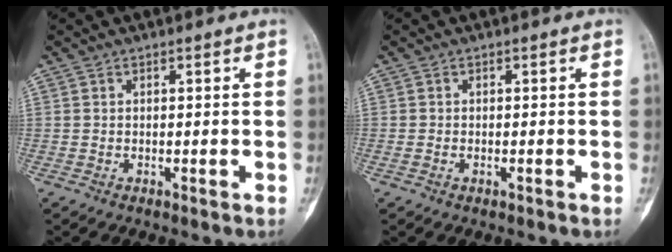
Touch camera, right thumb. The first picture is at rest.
{"total": 1.0, "force": [-0.4, 0.5, 0.7], "torque": [-0.021, 0.009, -0.004]}